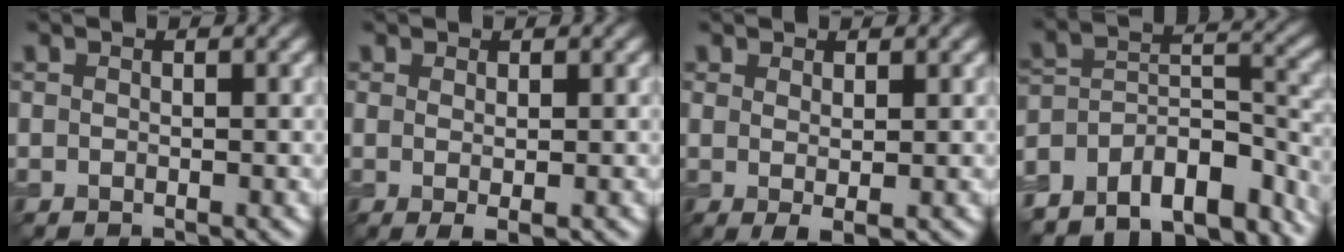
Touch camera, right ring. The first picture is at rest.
{"total": 1.4, "force": [0.1, 0.2, 1.4], "torque": [-0.026, -0.005, 0.003]}
{"total": 1.6, "force": [0.4, 0.3, 1.5], "torque": [-0.029, -0.007, 0.010]}
{"total": 10.3, "force": [-8.4, 4.5, 4.0], "torque": [-0.070, 0.009, -0.137]}